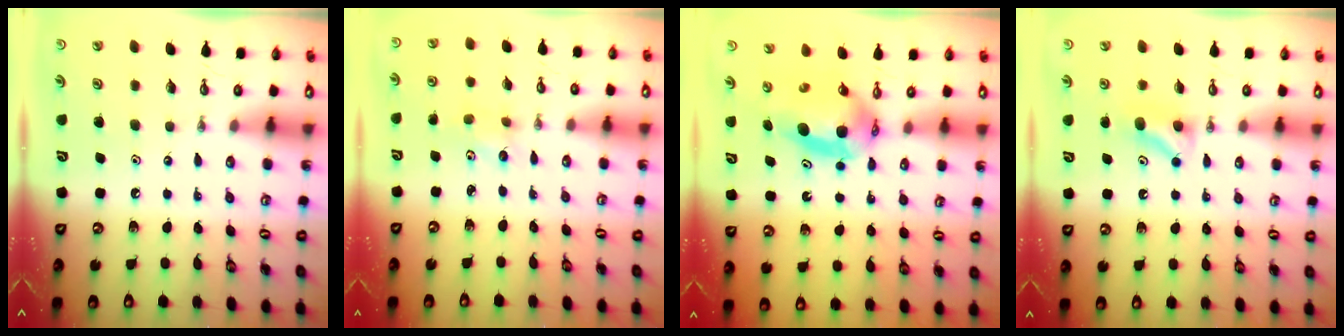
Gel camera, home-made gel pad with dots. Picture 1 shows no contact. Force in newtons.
{"total": 6.2, "press": 5.2, "slide": 3.5}
{"total": 6.1, "press": 5.5, "slide": 2.6}
{"total": 5.0, "press": 4.8, "slide": 1.4}